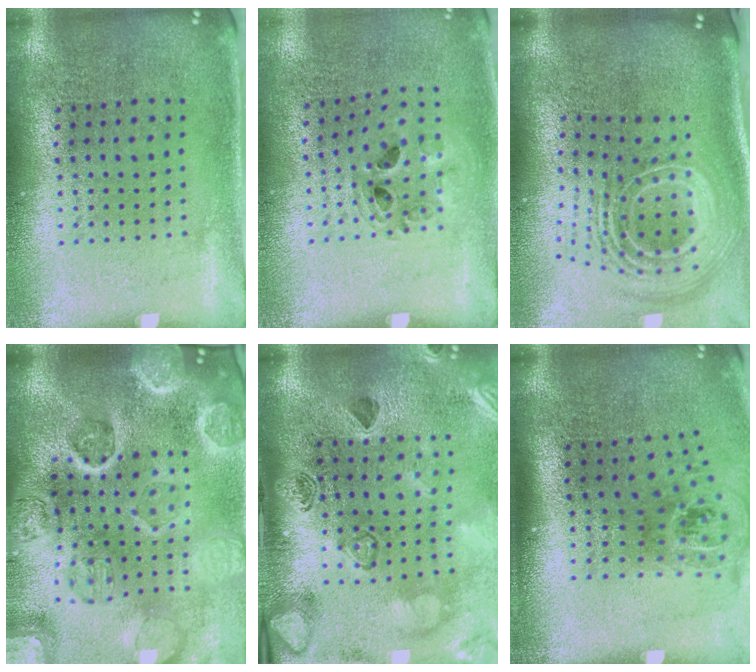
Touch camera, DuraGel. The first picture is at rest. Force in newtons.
{"total": 0.9, "press": 0.9, "slide": 0.1}
{"total": 3.1, "press": 2.0, "slide": 2.3}
{"total": 5.1, "press": 4.4, "slide": 2.5}
{"total": 2.7, "press": 2.5, "slide": 1.0}
{"total": 1.7, "press": 1.2, "slide": 1.2}